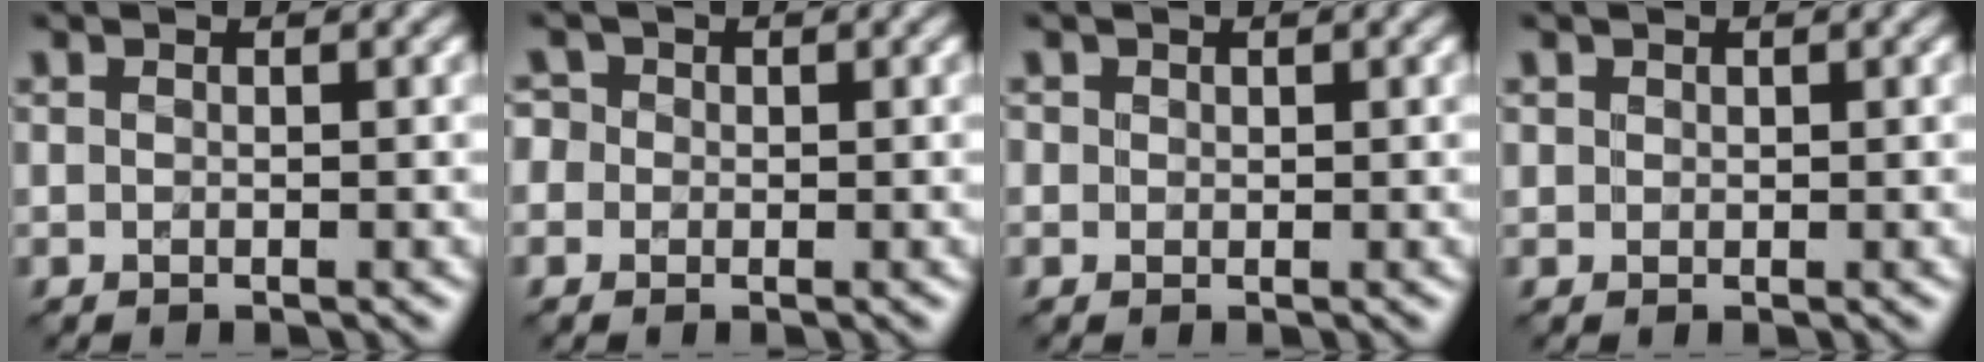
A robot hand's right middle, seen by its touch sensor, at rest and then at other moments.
{"total": 1.4, "force": [0.0, 1.4, -0.2], "torque": [0.022, 0.018, -0.019]}
{"total": 0.6, "force": [0.1, 0.4, -0.4], "torque": [0.012, 0.004, 0.003]}
{"total": 0.6, "force": [0.2, 0.0, -0.5], "torque": [0.006, 0.001, 0.007]}